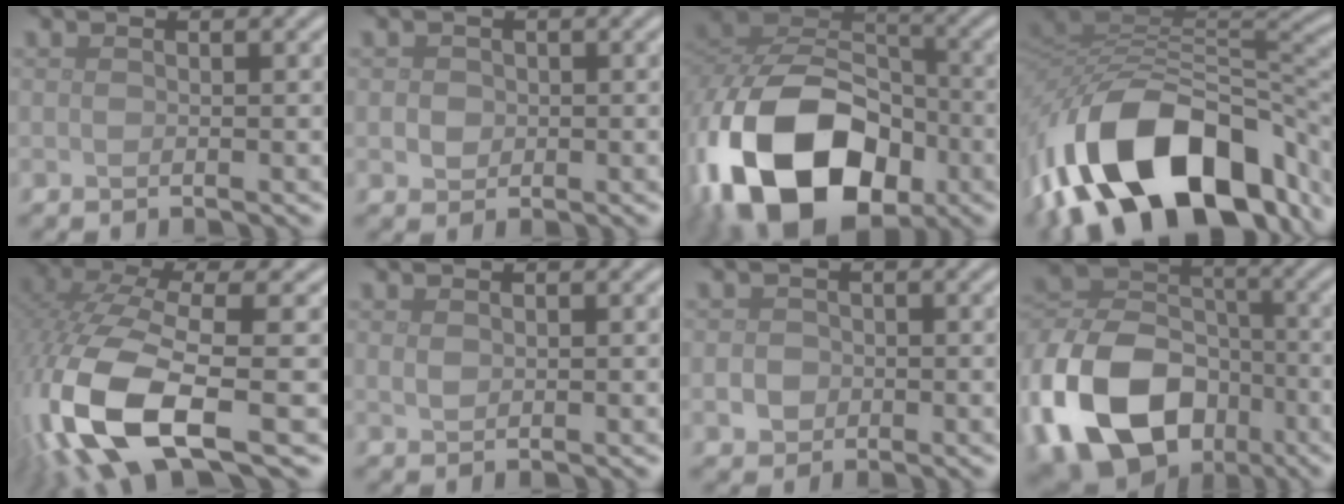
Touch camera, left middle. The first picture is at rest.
{"total": 1.4, "force": [0.1, 1.3, 0.5], "torque": [-0.004, -0.005, 0.004]}
{"total": 15.8, "force": [-7.2, 9.9, 9.9], "torque": [-0.197, -0.022, -0.135]}
{"total": 16.8, "force": [-8.6, 9.1, 11.1], "torque": [-0.213, -0.005, -0.138]}
{"total": 12.9, "force": [-5.0, 5.2, 10.7], "torque": [-0.247, -0.023, -0.090]}
{"total": 0.7, "force": [0.3, 0.5, 0.4], "torque": [-0.012, -0.002, 0.009]}
{"total": 1.6, "force": [-0.3, 1.5, 0.5], "torque": [-0.003, -0.003, -0.007]}
{"total": 15.3, "force": [-6.6, 11.0, 8.4], "torque": [-0.200, -0.023, -0.127]}